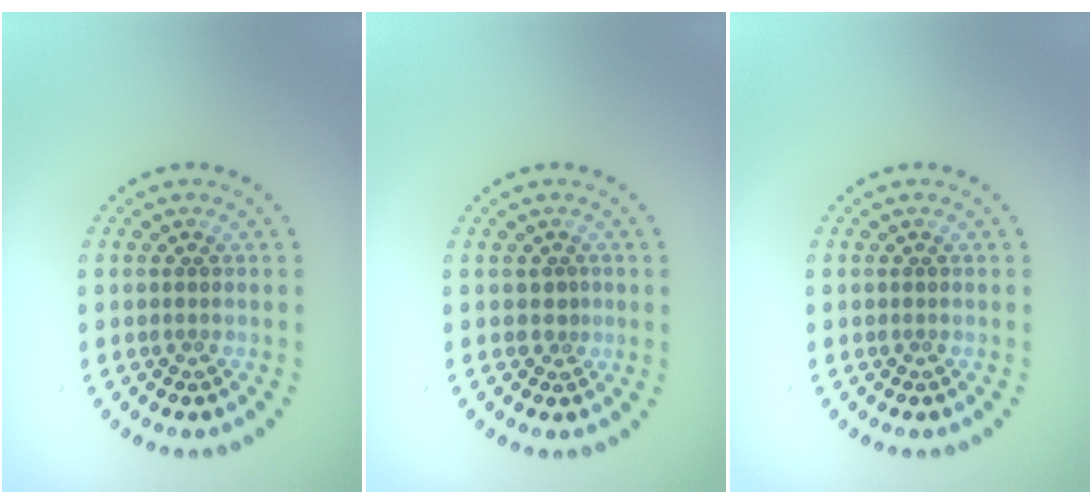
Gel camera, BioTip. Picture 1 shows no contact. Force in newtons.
{"total": 0.7, "press": 0.5, "slide": 0.6}
{"total": 0.0}